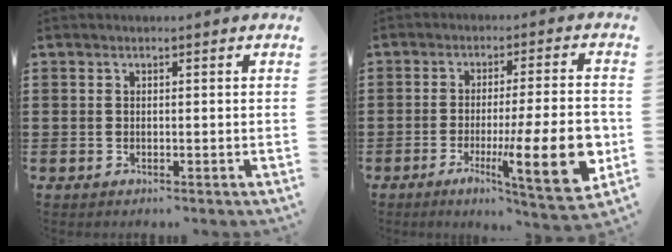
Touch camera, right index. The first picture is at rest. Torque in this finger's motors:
{"motor_torque": [1.70, -0.43, 0.76, 0.21]}